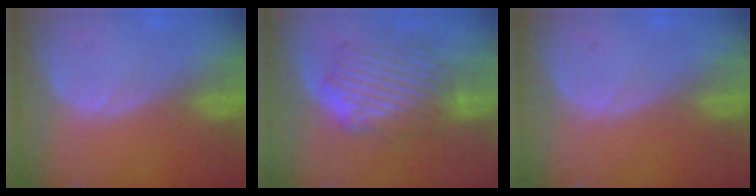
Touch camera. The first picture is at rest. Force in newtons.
{"total": 8.4, "press": 8.0, "slide": 2.5}
{"total": 0.0}